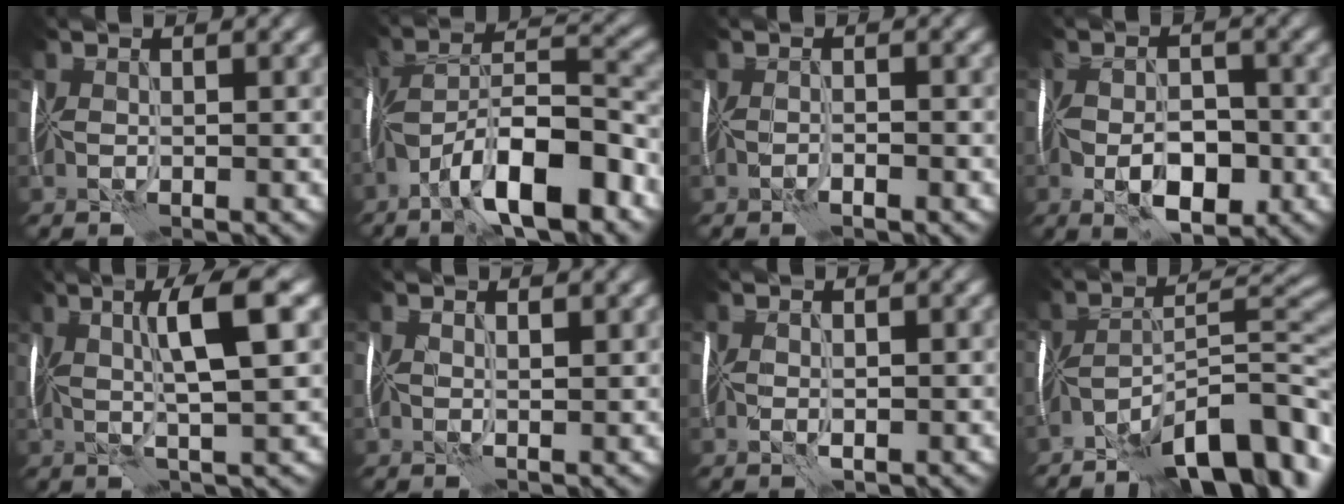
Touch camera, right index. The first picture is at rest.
{"total": 11.1, "force": [-6.5, 3.0, 8.4], "torque": [-0.138, 0.020, -0.119]}
{"total": 0.8, "force": [-0.6, -0.4, 0.2], "torque": [-0.007, 0.007, -0.020]}
{"total": 4.8, "force": [-1.9, 2.3, 3.8], "torque": [-0.059, 0.004, -0.040]}
{"total": 5.7, "force": [1.7, 0.2, 5.5], "torque": [-0.093, 0.012, 0.023]}
{"total": 1.0, "force": [0.9, -0.2, 0.4], "torque": [-0.004, 0.005, 0.014]}
{"total": 0.6, "force": [0.0, 0.1, 0.5], "torque": [-0.014, 0.001, -0.004]}
{"total": 11.6, "force": [-7.8, 2.8, 8.0], "torque": [-0.113, 0.015, -0.145]}